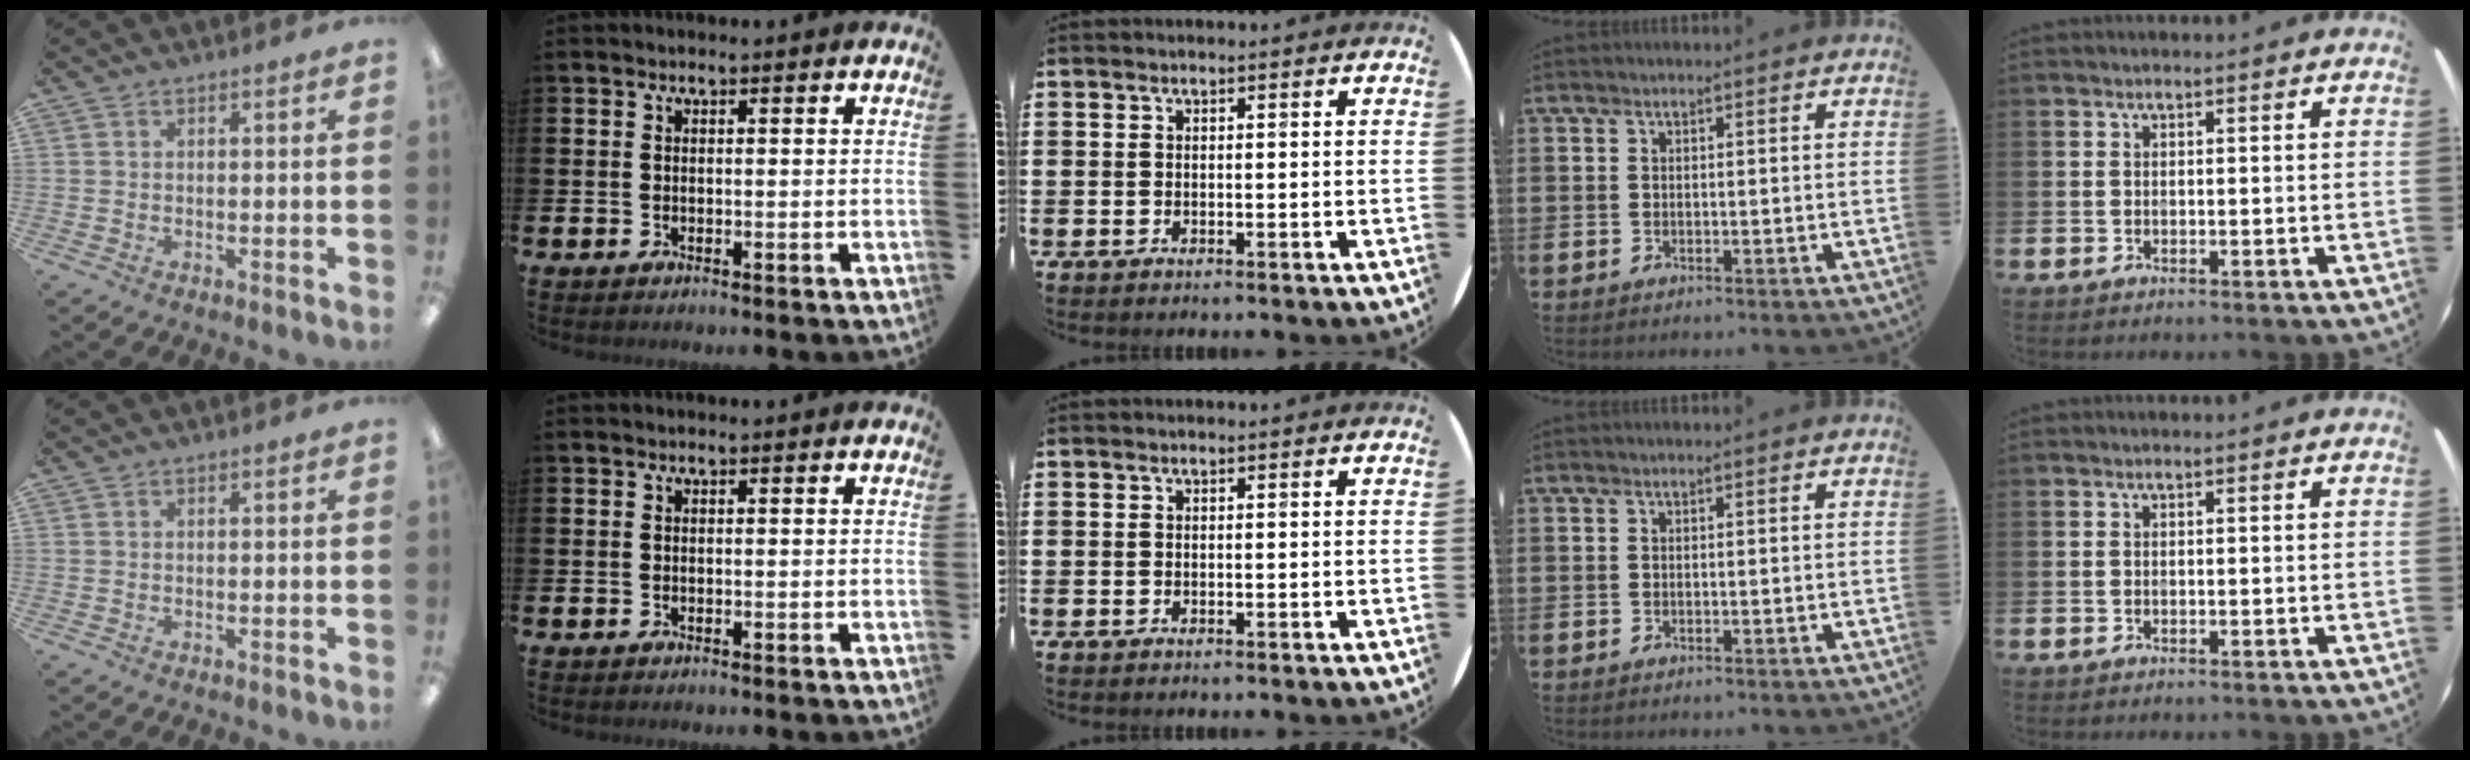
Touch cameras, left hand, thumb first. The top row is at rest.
{}